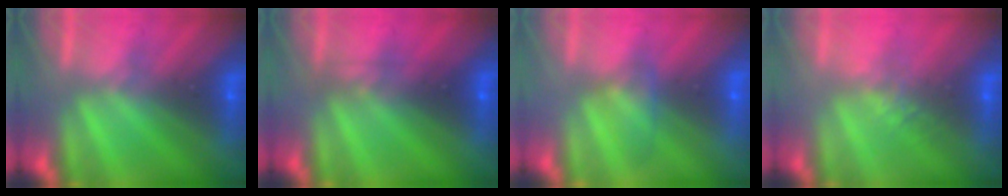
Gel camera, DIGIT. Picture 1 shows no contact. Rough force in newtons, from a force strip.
{"total": 2.3}
{"total": 2.1}
{"total": 2.2}